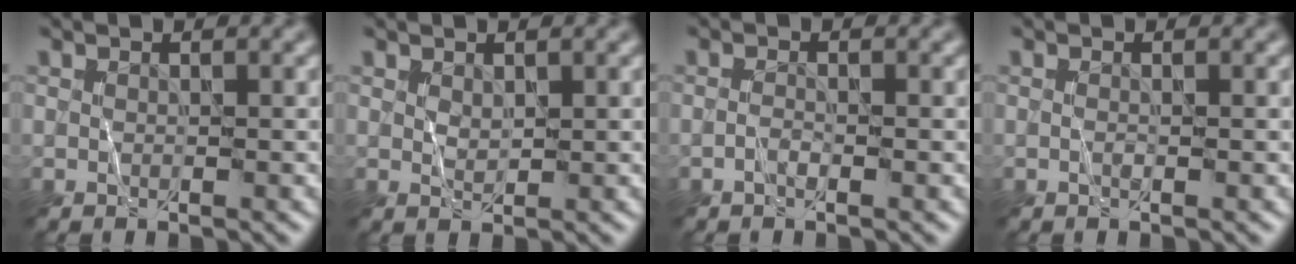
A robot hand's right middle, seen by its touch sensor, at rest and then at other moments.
{"total": 0.8, "force": [0.7, 0.4, 0.3], "torque": [-0.007, 0.004, 0.016]}
{"total": 0.6, "force": [-0.4, 0.2, 0.5], "torque": [-0.008, 0.006, -0.009]}
{"total": 0.0}